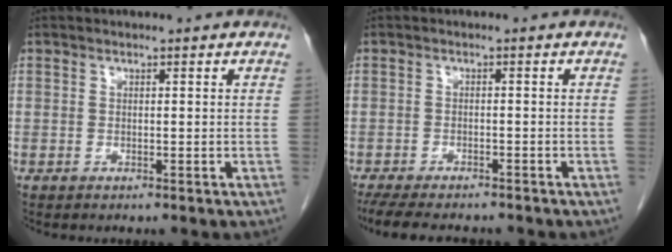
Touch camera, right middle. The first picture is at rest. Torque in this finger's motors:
{"motor_torque": [0.06, -0.06, 0.02, 0.02]}